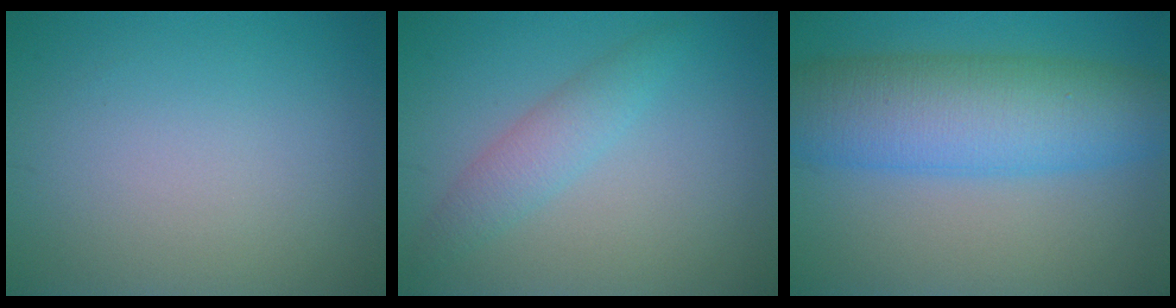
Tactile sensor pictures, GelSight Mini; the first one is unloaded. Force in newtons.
{"total": 2.5, "press": 2.5, "slide": 0.1}
{"total": 9.7, "press": 9.7, "slide": 0.3}